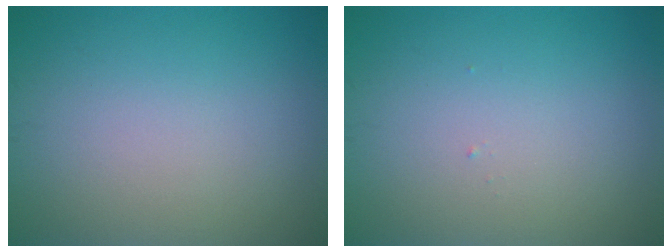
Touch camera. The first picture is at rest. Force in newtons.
{"total": 0.0}